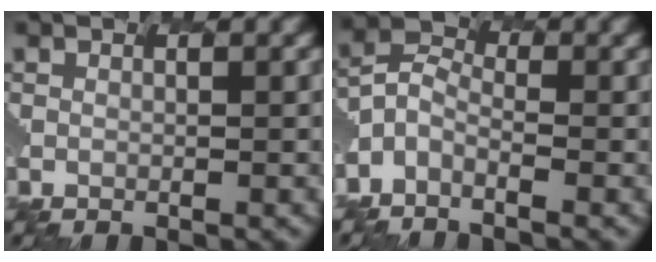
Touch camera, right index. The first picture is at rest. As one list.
[{"total": 2.8, "force": [-2.3, 1.6, 0.1], "torque": [-0.023, 0.019, -0.059]}]